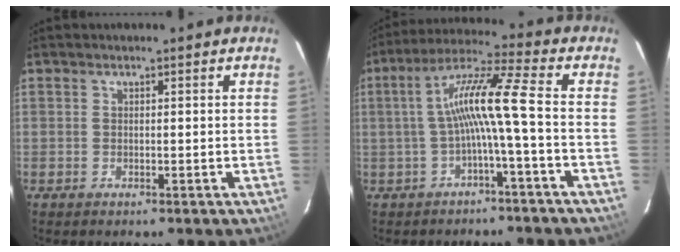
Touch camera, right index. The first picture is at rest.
{"total": 9.3, "force": [-1.9, -0.9, 9.1], "torque": [-0.188, 0.018, -0.031]}